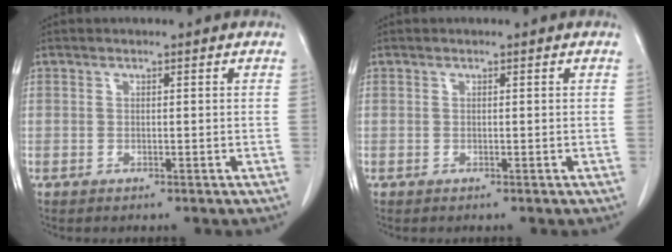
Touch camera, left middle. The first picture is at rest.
{"total": 0.0}